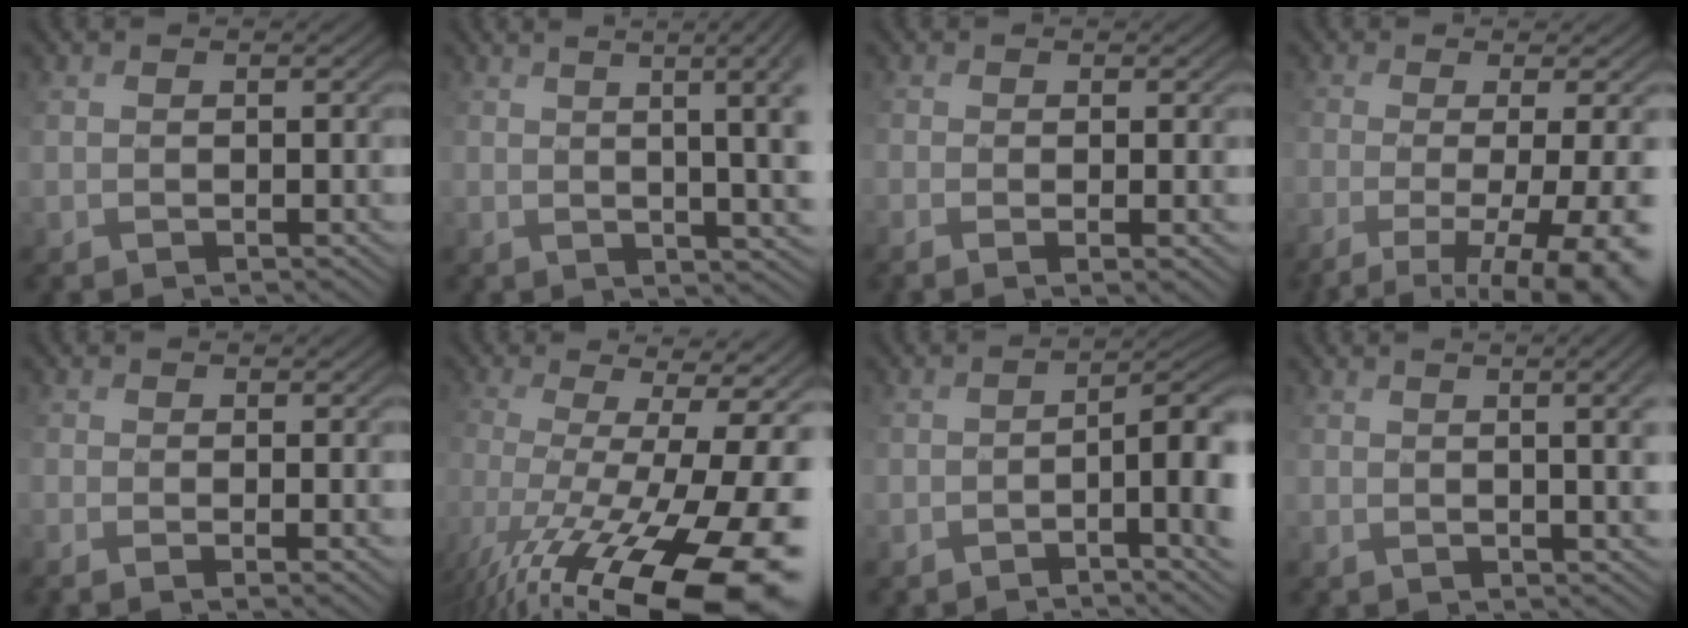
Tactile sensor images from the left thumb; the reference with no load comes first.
{"total": 11.9, "force": [2.1, 4.6, 10.8], "torque": [-0.137, 0.036, 0.051]}
{"total": 3.9, "force": [-1.0, 1.4, 3.5], "torque": [-0.052, -0.007, -0.008]}
{"total": 11.1, "force": [-4.5, 3.7, 9.5], "torque": [-0.166, -0.019, -0.039]}
{"total": 3.0, "force": [-0.8, 1.1, 2.7], "torque": [-0.046, -0.008, -0.004]}
{"total": 17.2, "force": [-8.3, 6.4, 13.6], "torque": [-0.211, -0.006, -0.097]}
{"total": 7.4, "force": [-3.0, 1.8, 6.5], "torque": [-0.096, 0.003, -0.036]}
{"total": 7.2, "force": [1.0, 2.7, 6.6], "torque": [-0.077, 0.018, 0.024]}